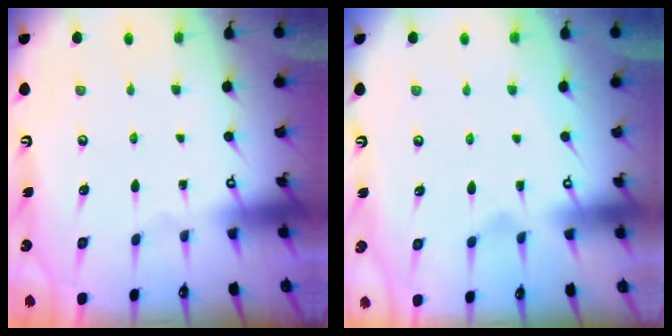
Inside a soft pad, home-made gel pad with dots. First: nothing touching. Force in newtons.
{"total": 2.3, "press": 2.1, "slide": 1.0}